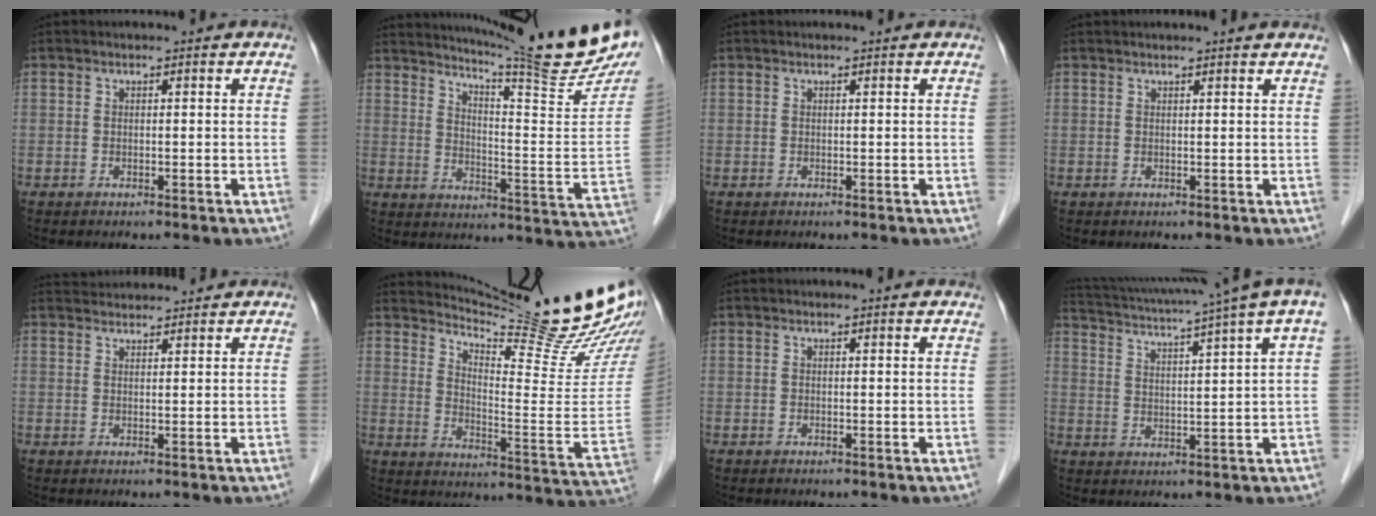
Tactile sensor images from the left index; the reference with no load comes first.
{"total": 21.8, "force": [19.4, -1.0, 10.0], "torque": [-0.158, -0.101, 0.248]}
{"total": 0.8, "force": [0.7, -0.1, 0.2], "torque": [-0.007, 0.003, 0.010]}
{"total": 4.2, "force": [3.8, -0.5, 1.7], "torque": [-0.020, 0.019, 0.038]}
{"total": 6.2, "force": [6.1, 0.4, 0.9], "torque": [-0.019, 0.036, 0.086]}
{"total": 23.8, "force": [21.6, 0.8, 9.9], "torque": [-0.149, -0.113, 0.276]}
{"total": 2.0, "force": [2.0, -0.1, 0.6], "torque": [-0.012, 0.003, 0.015]}
{"total": 14.6, "force": [11.7, -1.8, 8.5], "torque": [-0.154, -0.008, 0.158]}